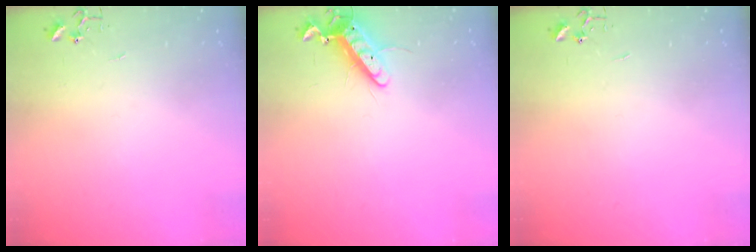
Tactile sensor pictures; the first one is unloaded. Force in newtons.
{"total": 11.2, "press": 11.1, "slide": 1.4}
{"total": 0.0}